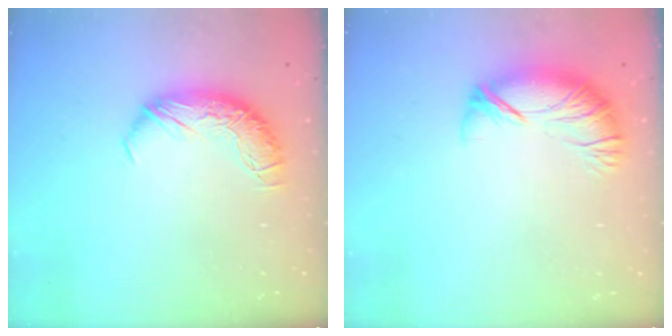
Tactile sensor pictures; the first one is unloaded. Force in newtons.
{"total": 3.5, "press": 2.8, "slide": 2.0}